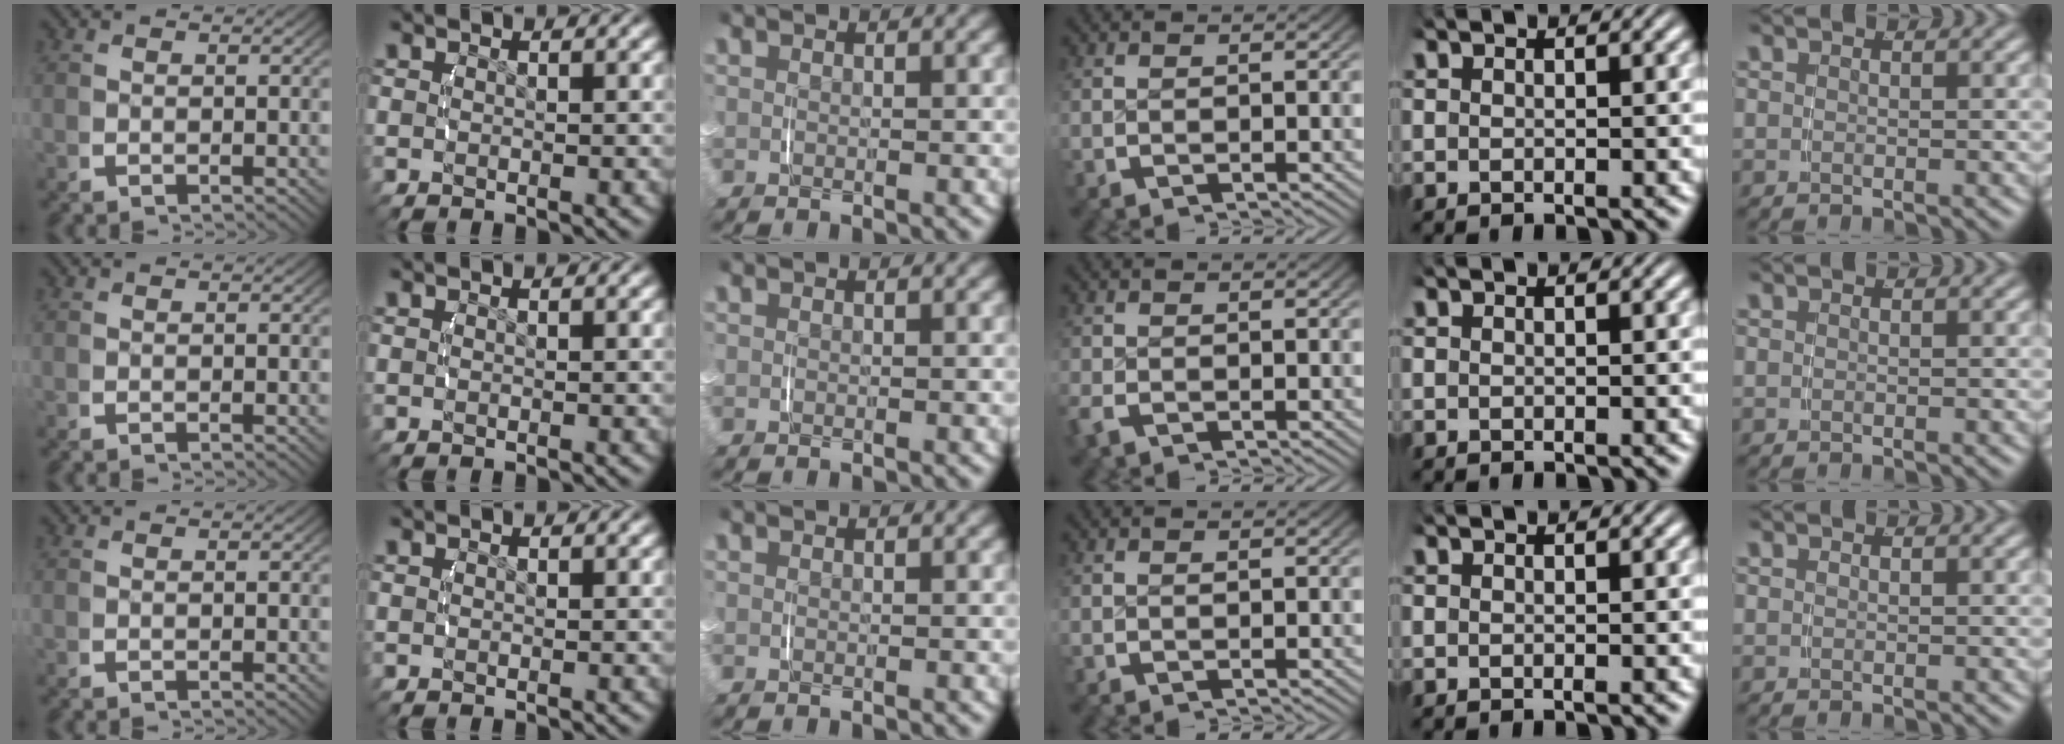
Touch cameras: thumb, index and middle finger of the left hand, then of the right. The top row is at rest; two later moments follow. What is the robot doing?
{"motion": "lift_and_place", "object": "small bumper sticker"}